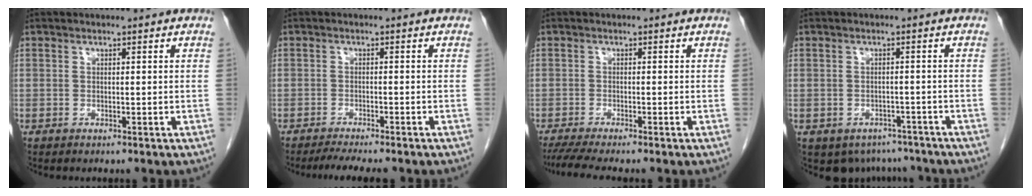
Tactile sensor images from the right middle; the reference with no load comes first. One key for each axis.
{"total": 5.2, "fx": -4.4, "fy": 0.4, "fz": 2.7, "tx": -0.037, "ty": -0.010, "tz": -0.068}
{"total": 5.1, "fx": -4.3, "fy": -0.4, "fz": 2.7, "tx": -0.042, "ty": -0.016, "tz": -0.073}
{"total": 6.3, "fx": -4.8, "fy": 3.9, "fz": 0.7, "tx": 0.002, "ty": 0.009, "tz": -0.060}